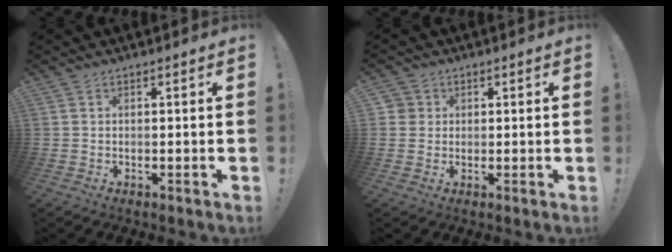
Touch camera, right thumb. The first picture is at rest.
{"total": 2.8, "force": [0.6, 2.7, 0.4], "torque": [-0.007, 0.002, 0.010]}